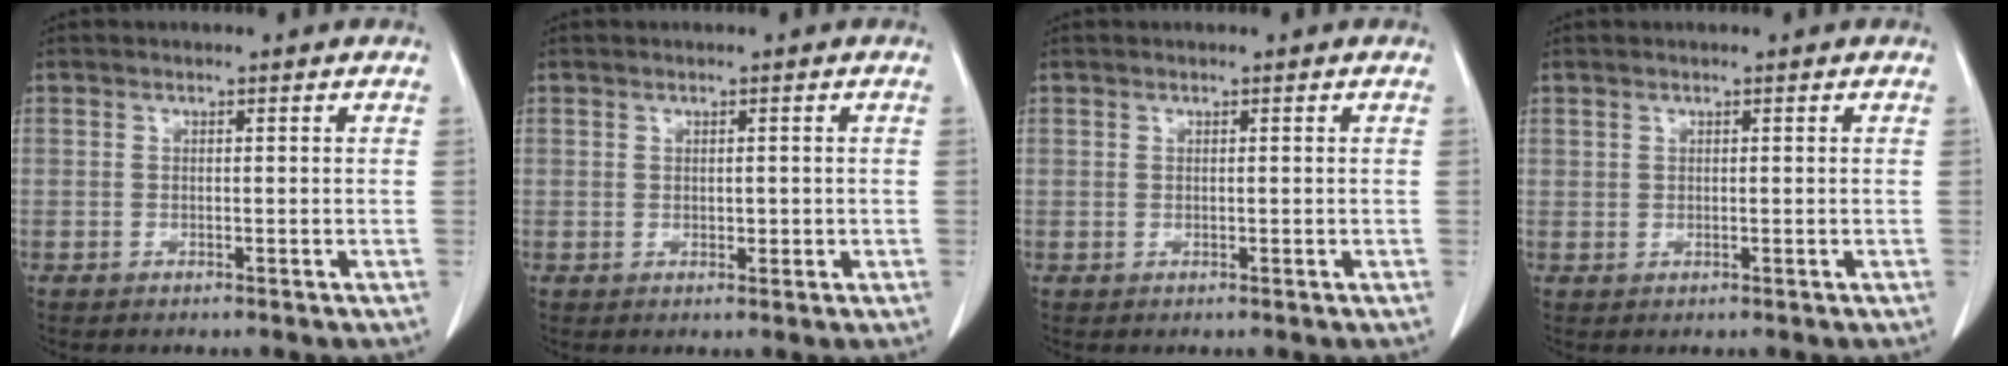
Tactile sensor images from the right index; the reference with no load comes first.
{"total": 1.2, "force": [0.0, 0.9, 0.9], "torque": [-0.010, 0.000, 0.002]}
{"total": 0.0}
{"total": 0.0}